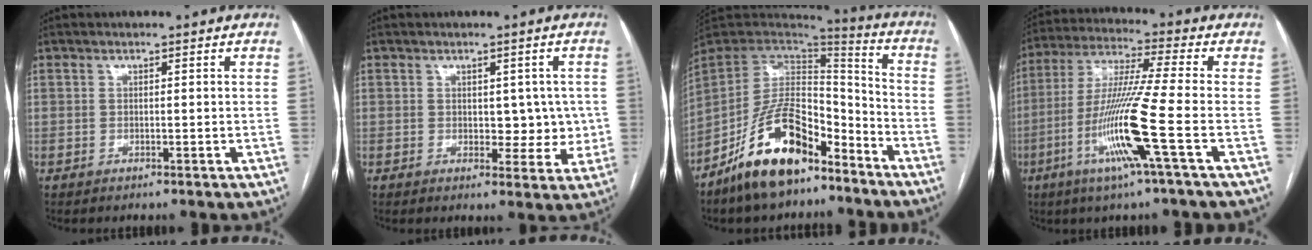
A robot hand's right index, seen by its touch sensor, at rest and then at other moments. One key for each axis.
{"total": 4.8, "fx": 0.2, "fy": 3.3, "fz": 3.5, "tx": -0.025, "ty": 0.010, "tz": 0.009}
{"total": 16.8, "fx": -10.9, "fy": 6.9, "fz": 10.7, "tx": -0.201, "ty": 0.018, "tz": -0.196}
{"total": 14.4, "fx": -4.9, "fy": -1.8, "fz": 13.4, "tx": -0.271, "ty": -0.020, "tz": -0.101}